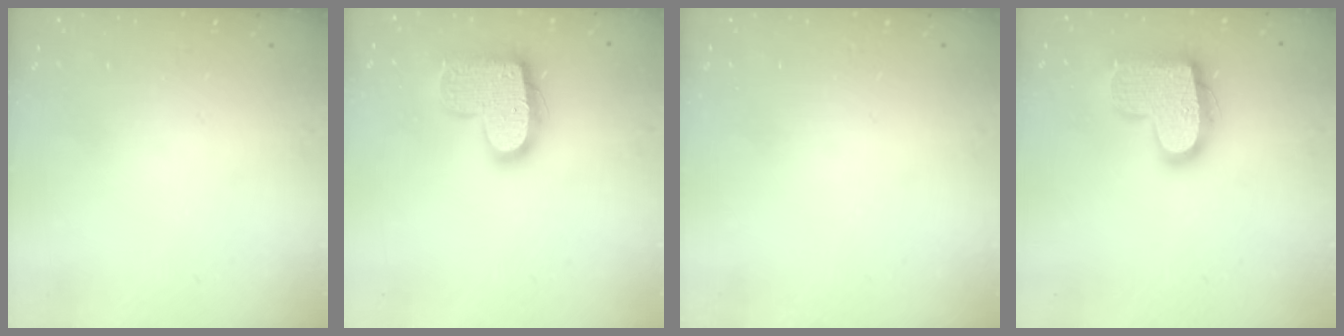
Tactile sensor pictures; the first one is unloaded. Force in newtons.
{"total": 17.2, "press": 17.2, "slide": 0.9}
{"total": 0.0}
{"total": 18.5, "press": 18.5, "slide": 1.0}